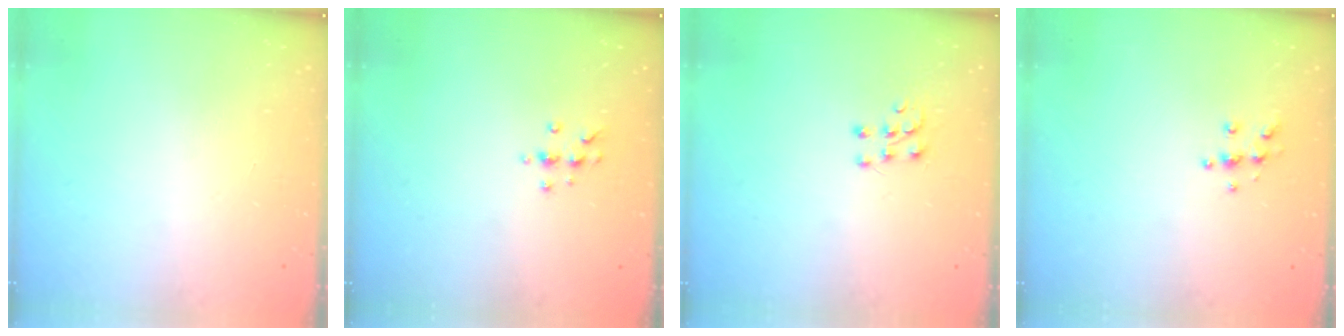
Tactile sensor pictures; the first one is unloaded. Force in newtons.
{"total": 5.6, "press": 5.5, "slide": 0.7}
{"total": 6.0, "press": 5.9, "slide": 0.4}
{"total": 5.5, "press": 5.5, "slide": 0.5}